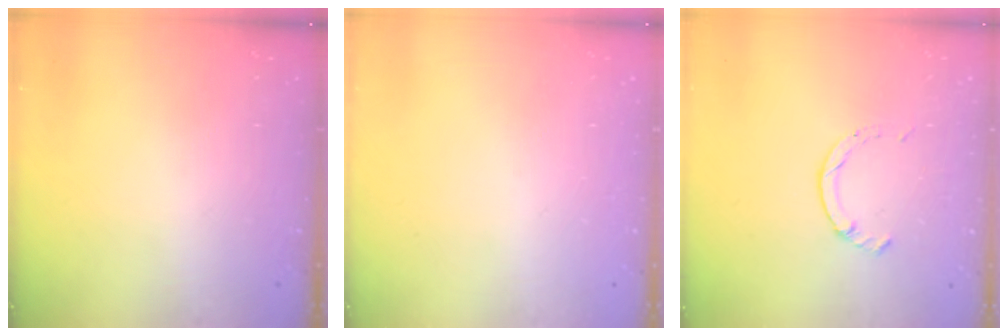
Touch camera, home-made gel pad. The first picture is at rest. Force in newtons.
{"total": 0.0}
{"total": 1.7, "press": 1.7, "slide": 0.2}